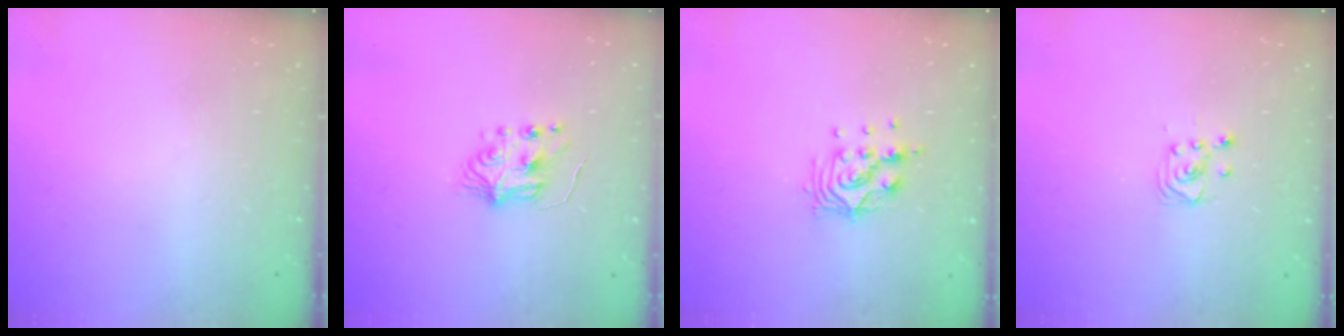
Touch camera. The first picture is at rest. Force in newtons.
{"total": 5.2, "press": 5.1, "slide": 0.7}
{"total": 9.7, "press": 9.6, "slide": 0.8}
{"total": 2.9, "press": 2.9, "slide": 0.4}